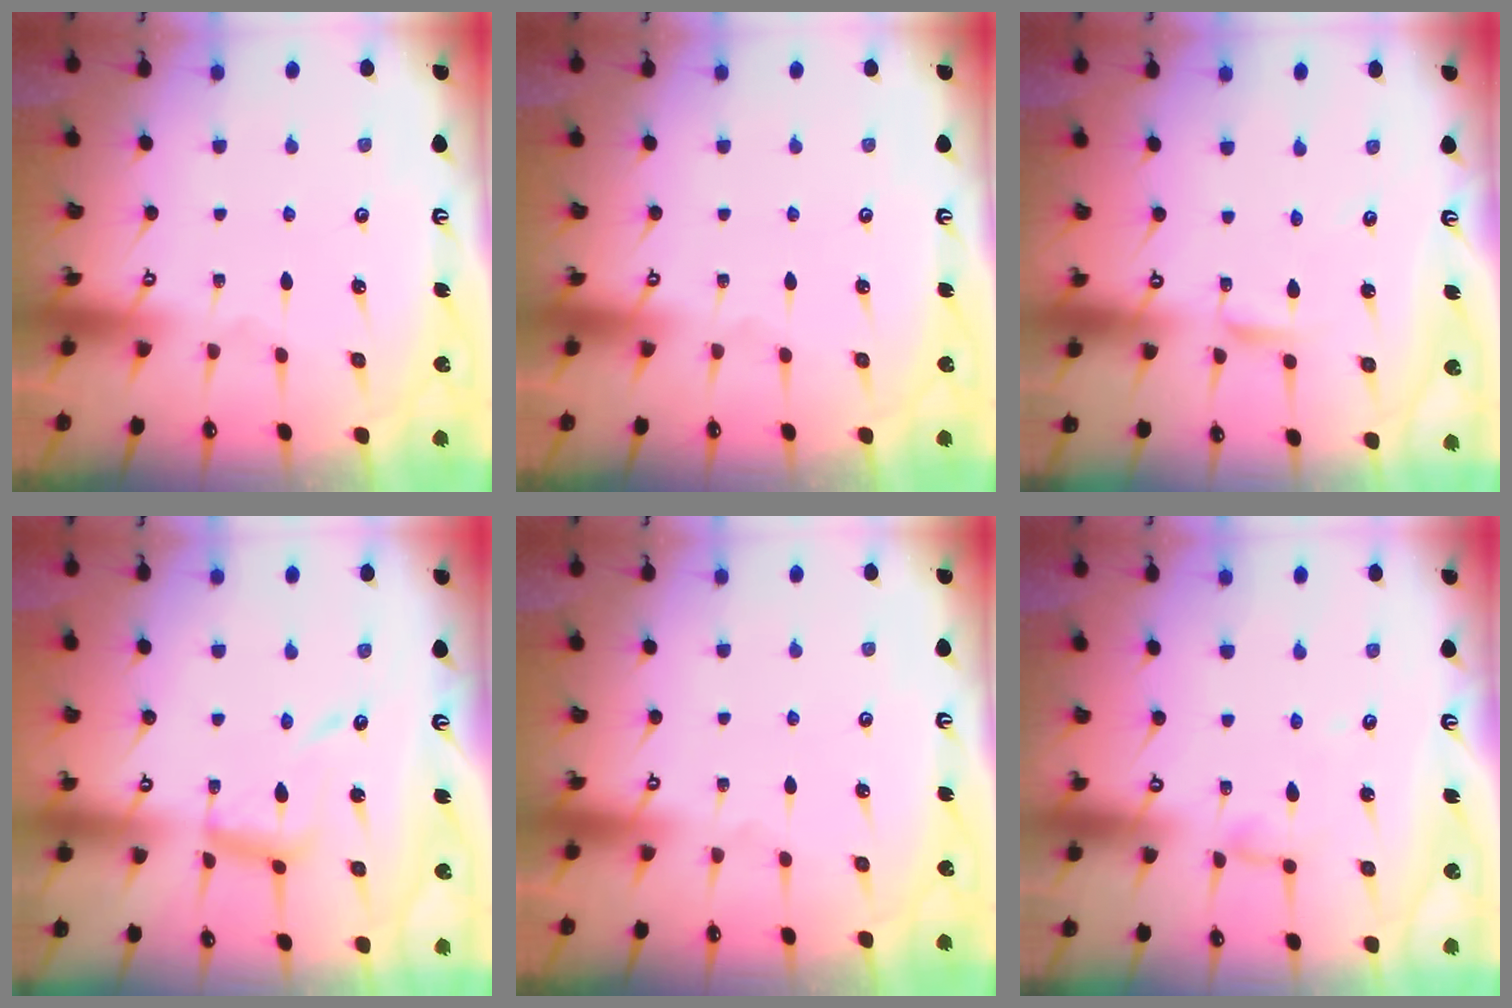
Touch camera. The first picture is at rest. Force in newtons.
{"total": 0.0}
{"total": 1.7, "press": 1.7, "slide": 0.1}
{"total": 10.9, "press": 10.9, "slide": 1.0}
{"total": 0.0}
{"total": 4.2, "press": 4.2, "slide": 0.3}